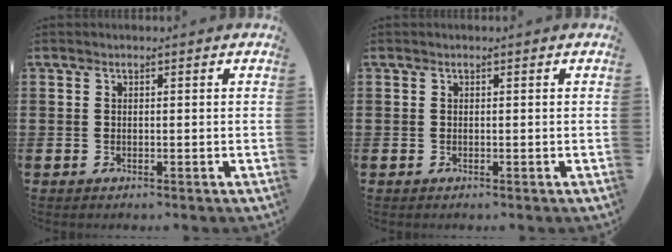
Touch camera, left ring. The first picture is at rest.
{"total": 0.0}